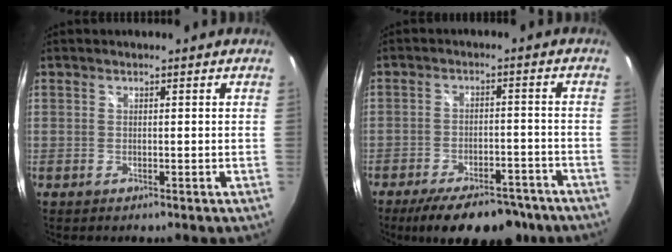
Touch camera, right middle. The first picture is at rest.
{"total": 14.9, "force": [-11.5, 5.6, 7.5], "torque": [-0.144, -0.016, -0.158]}